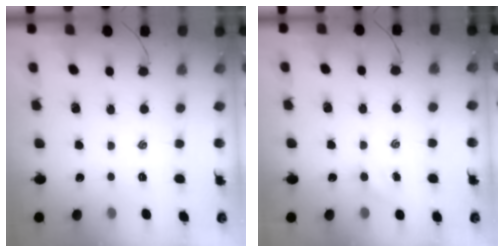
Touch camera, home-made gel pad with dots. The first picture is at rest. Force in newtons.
{"total": 3.5, "press": 3.5, "slide": 0.8}